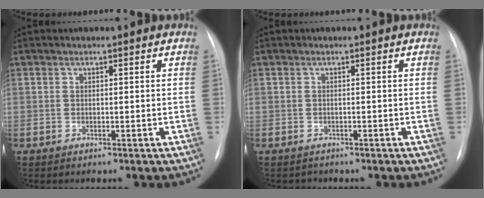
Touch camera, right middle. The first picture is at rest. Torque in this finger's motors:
{"motor_torque": [0.00, -0.03, -0.08, -0.01]}